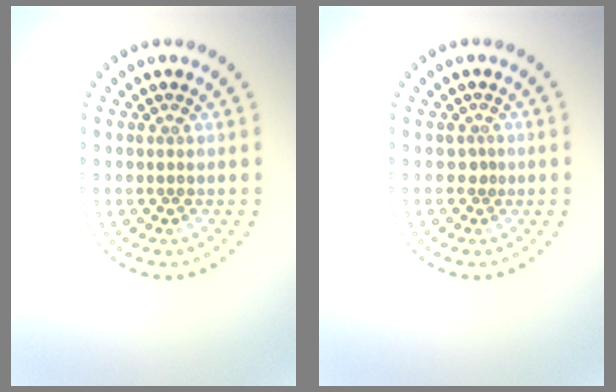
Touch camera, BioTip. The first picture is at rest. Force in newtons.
{"total": 0.5, "press": 0.2, "slide": 0.5}